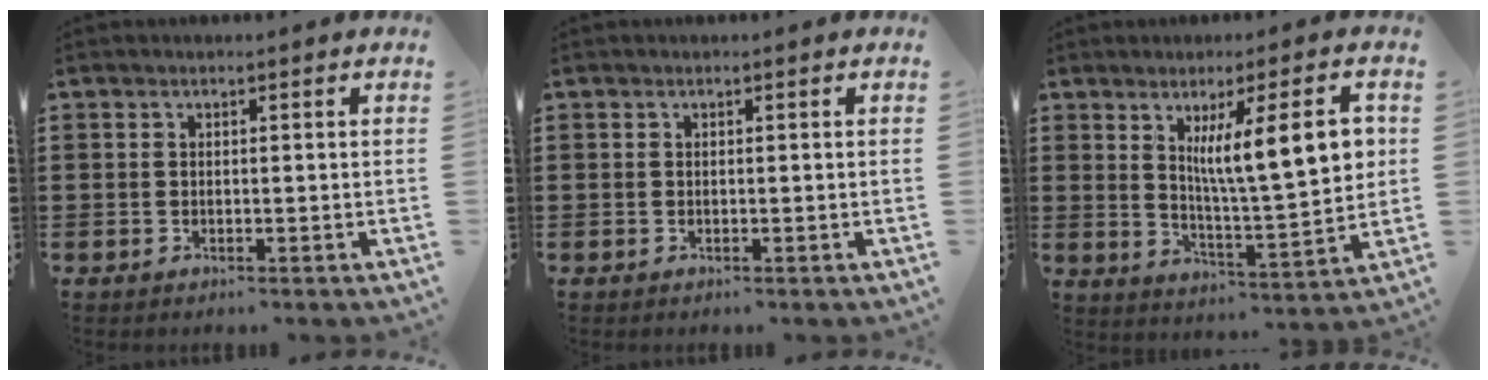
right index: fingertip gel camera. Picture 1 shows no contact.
{"total": 0.0}
{"total": 11.7, "force": [3.8, 2.1, 10.9], "torque": [-0.175, -0.008, 0.055]}